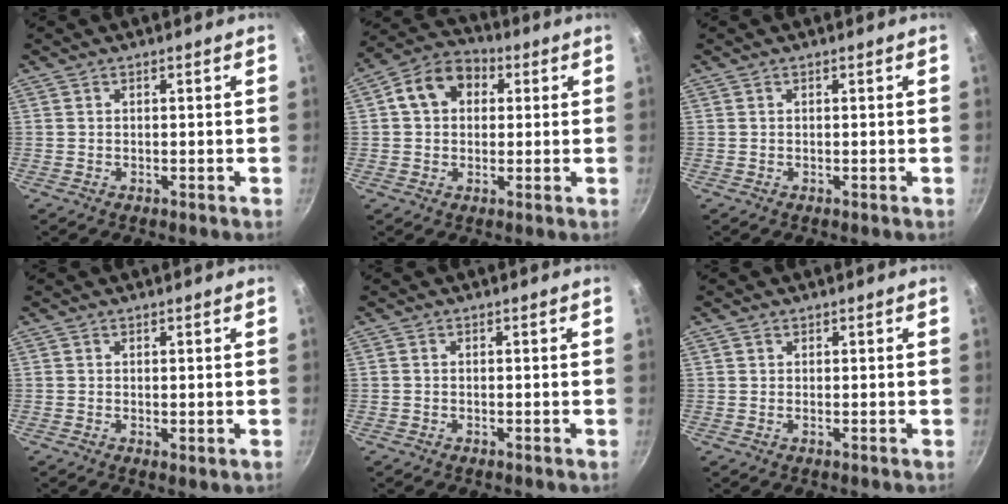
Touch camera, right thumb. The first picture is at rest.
{"total": 10.0, "force": [2.4, 7.8, 5.9], "torque": [-0.068, 0.023, 0.021]}
{"total": 0.0}
{"total": 1.0, "force": [0.5, 0.4, 0.7], "torque": [-0.010, -0.010, 0.004]}
{"total": 0.0}
{"total": 0.8, "force": [0.4, 0.6, 0.3], "torque": [-0.004, 0.003, 0.005]}